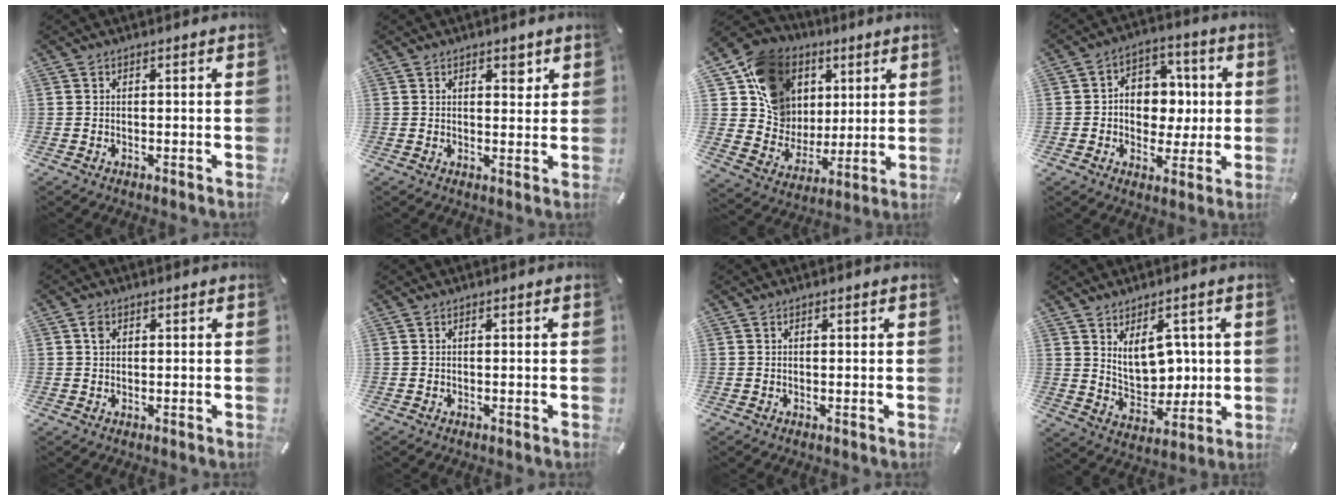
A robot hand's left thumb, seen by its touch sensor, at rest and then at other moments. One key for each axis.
{"total": 2.8, "fx": 1.6, "fy": 1.8, "fz": 1.4, "tx": 0.001, "ty": -0.009, "tz": 0.021}
{"total": 16.1, "fx": 6.2, "fy": 13.9, "fz": 5.2, "tx": -0.082, "ty": -0.031, "tz": 0.125}
{"total": 9.4, "fx": -0.1, "fy": 8.4, "fz": 4.2, "tx": -0.056, "ty": 0.004, "tz": 0.002}
{"total": 1.6, "fx": 0.5, "fy": 1.4, "fz": 0.7, "tx": -0.008, "ty": 0.003, "tz": 0.006}
{"total": 0.0}
{"total": 0.5, "fx": 0.2, "fy": 0.4, "fz": 0.3, "tx": -0.005, "ty": 0.003, "tz": 0.003}
{"total": 10.8, "fx": 3.5, "fy": 7.7, "fz": 6.8, "tx": -0.104, "ty": -0.017, "tz": 0.067}